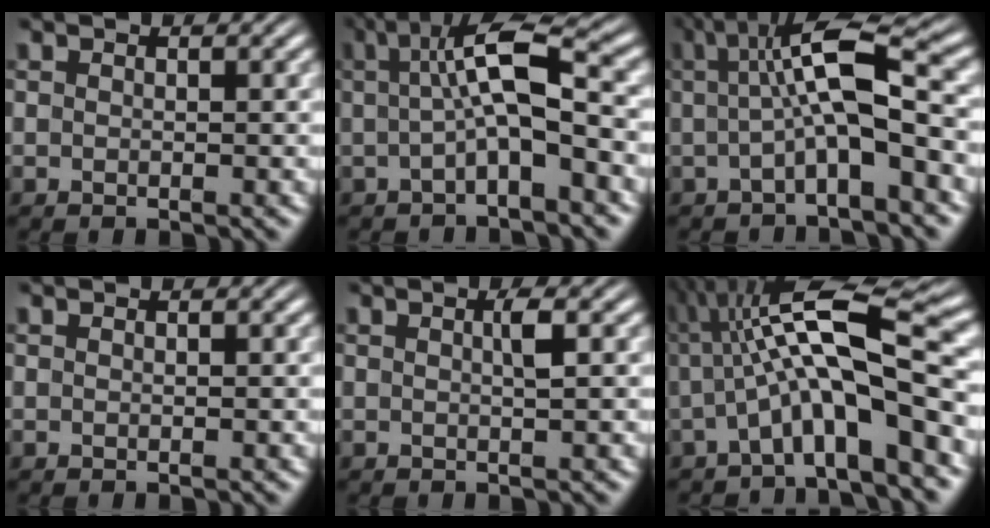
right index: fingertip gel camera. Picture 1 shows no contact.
{"total": 6.5, "force": [0.3, 2.0, 6.2], "torque": [-0.096, 0.009, 0.000]}
{"total": 7.0, "force": [0.7, 1.8, 6.7], "torque": [-0.108, 0.012, 0.007]}
{"total": 0.0}
{"total": 1.2, "force": [0.1, -0.2, 1.2], "torque": [-0.019, -0.001, 0.001]}
{"total": 9.4, "force": [0.9, 3.5, 8.7], "torque": [-0.146, 0.010, 0.014]}